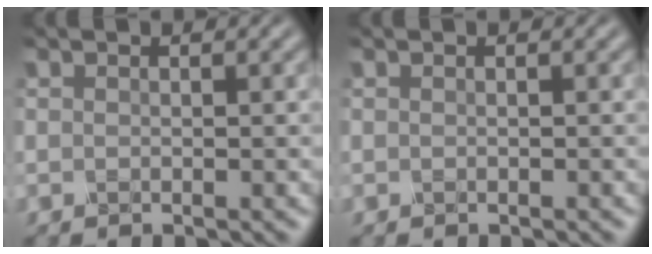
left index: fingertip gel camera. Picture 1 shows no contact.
{"total": 0.0}